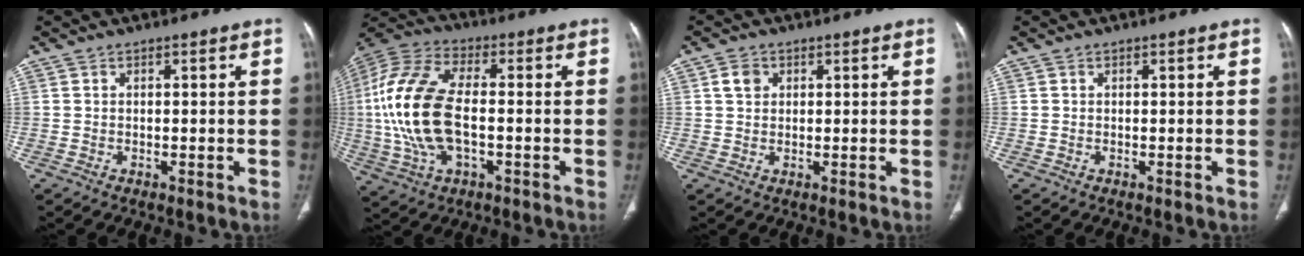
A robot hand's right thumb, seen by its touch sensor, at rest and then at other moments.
{"total": 19.5, "force": [-1.3, 10.0, 16.7], "torque": [-0.371, 0.015, -0.023]}
{"total": 2.8, "force": [1.0, 2.3, 1.4], "torque": [-0.018, 0.001, 0.019]}
{"total": 0.0}